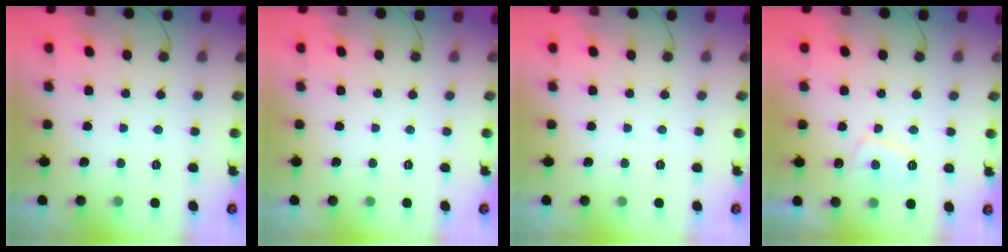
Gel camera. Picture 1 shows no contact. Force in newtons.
{"total": 0.0}
{"total": 0.0}
{"total": 4.6, "press": 4.5, "slide": 0.9}